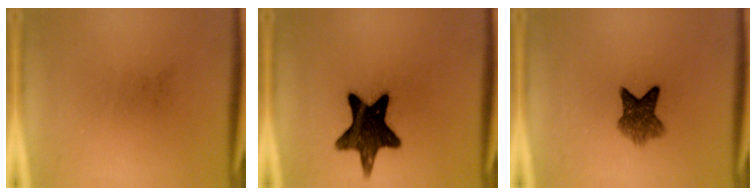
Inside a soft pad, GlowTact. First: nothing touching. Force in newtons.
{"total": 15.3}
{"total": 5.8}